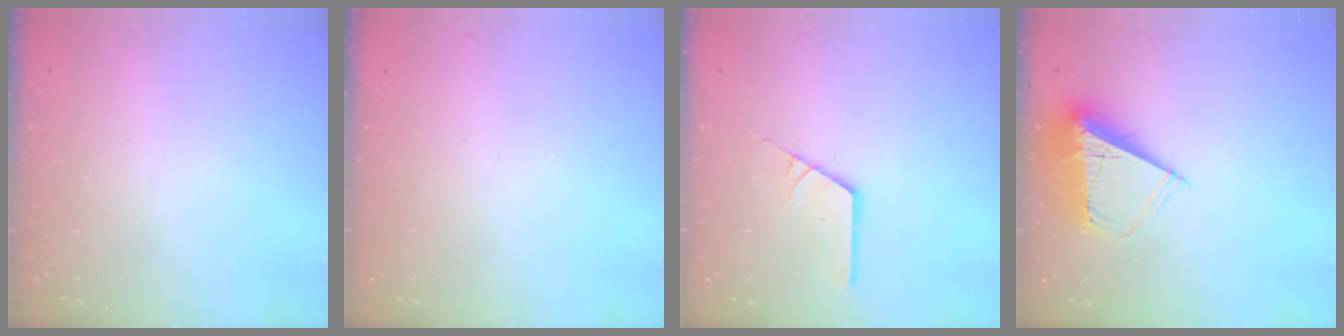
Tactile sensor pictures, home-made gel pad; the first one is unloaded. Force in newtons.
{"total": 0.0}
{"total": 2.9, "press": 2.9, "slide": 0.1}
{"total": 11.1, "press": 11.1, "slide": 0.8}